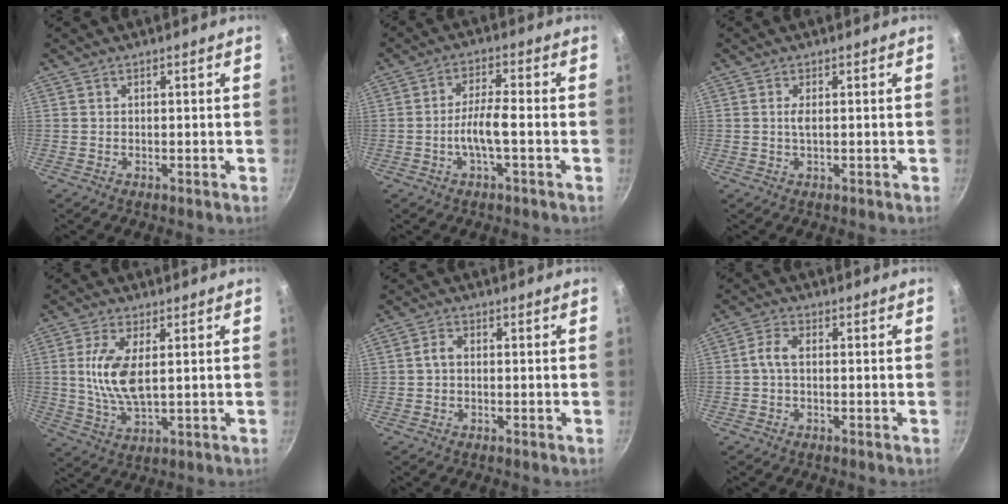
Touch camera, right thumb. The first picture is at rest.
{"total": 6.0, "force": [-1.7, 1.3, 5.6], "torque": [-0.110, 0.022, -0.035]}
{"total": 1.5, "force": [0.2, 0.4, 1.4], "torque": [-0.031, 0.000, 0.004]}
{"total": 9.3, "force": [1.5, 4.0, 8.3], "torque": [-0.169, -0.006, 0.033]}
{"total": 2.1, "force": [-0.1, 1.5, 1.5], "torque": [-0.025, 0.011, -0.003]}
{"total": 3.3, "force": [-0.1, 1.8, 2.7], "torque": [-0.062, 0.015, -0.009]}